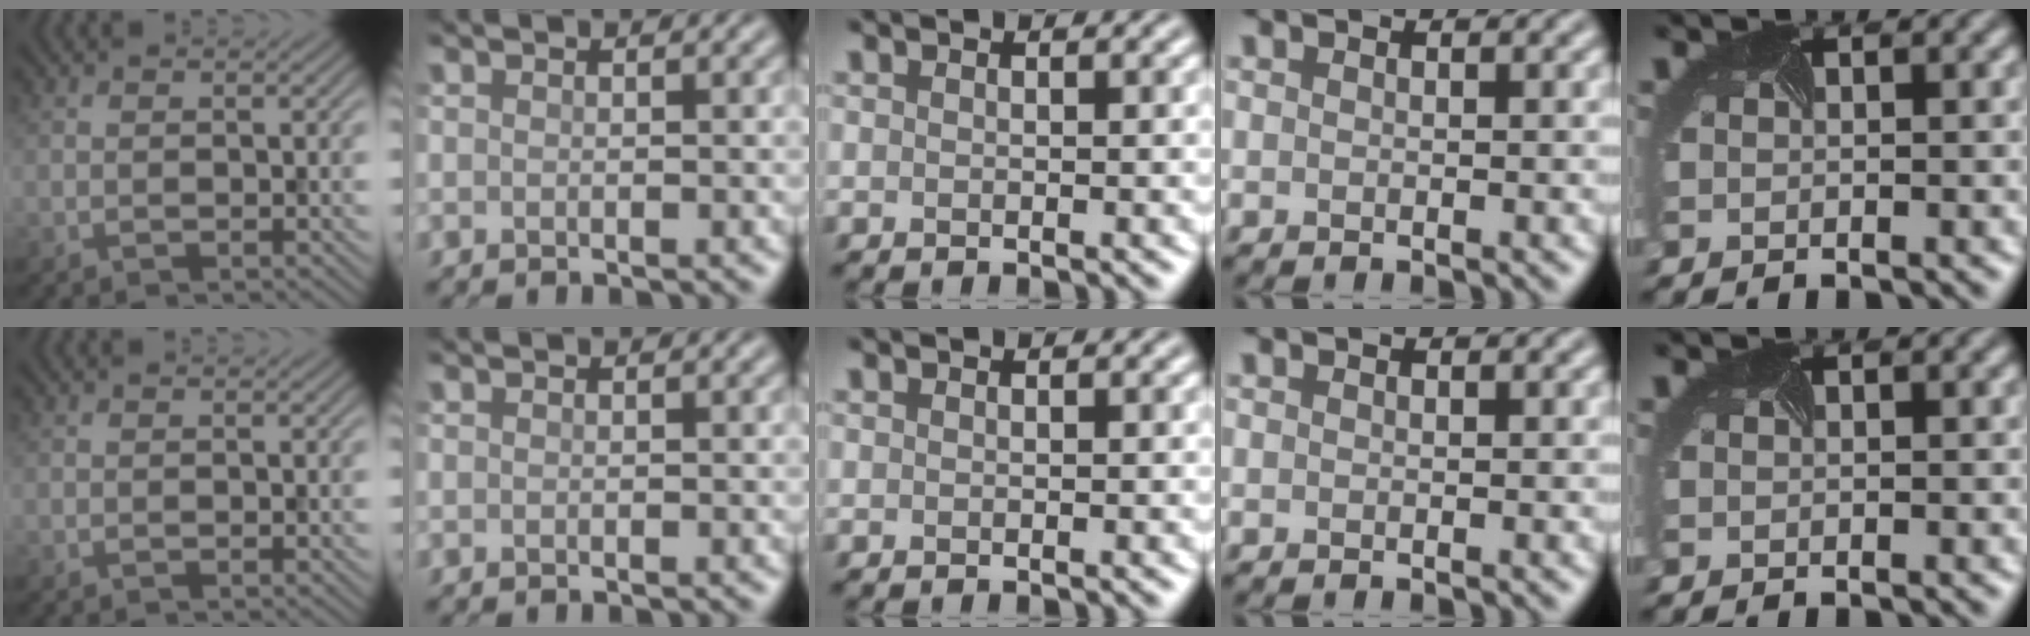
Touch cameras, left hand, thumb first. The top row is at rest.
{}